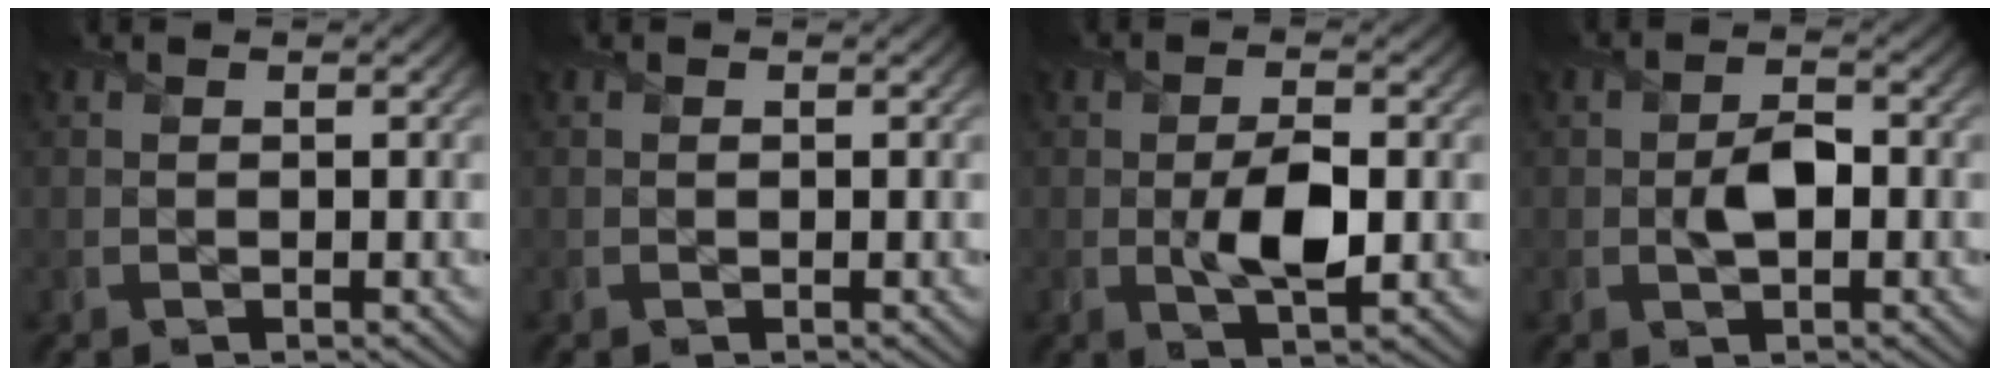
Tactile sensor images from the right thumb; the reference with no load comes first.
{"total": 0.0}
{"total": 5.3, "force": [-0.6, 2.4, 4.7], "torque": [-0.087, -0.009, -0.008]}
{"total": 3.2, "force": [-0.4, 1.8, 2.6], "torque": [-0.047, -0.005, -0.006]}